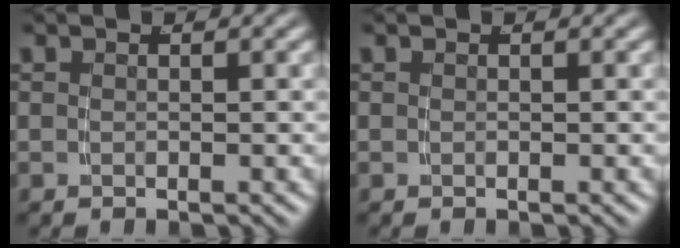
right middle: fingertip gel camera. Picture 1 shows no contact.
{"total": 0.0}